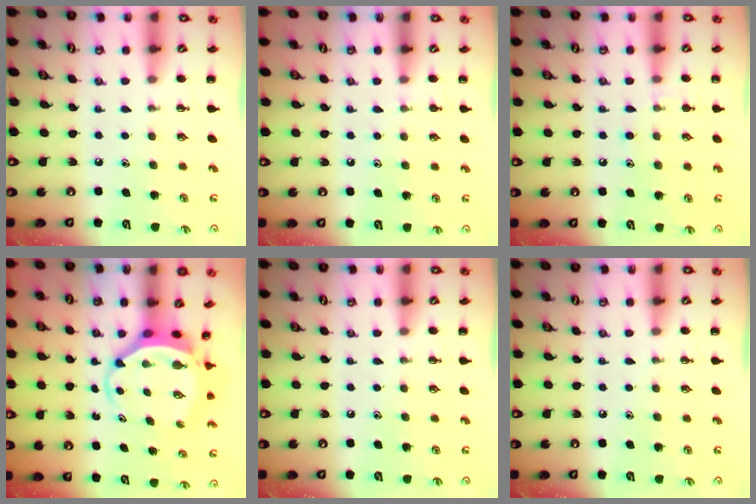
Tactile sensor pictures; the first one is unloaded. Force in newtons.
{"total": 3.3, "press": 3.1, "slide": 1.2}
{"total": 7.0, "press": 6.6, "slide": 2.4}
{"total": 5.1, "press": 4.9, "slide": 1.2}
{"total": 0.0}
{"total": 0.0}